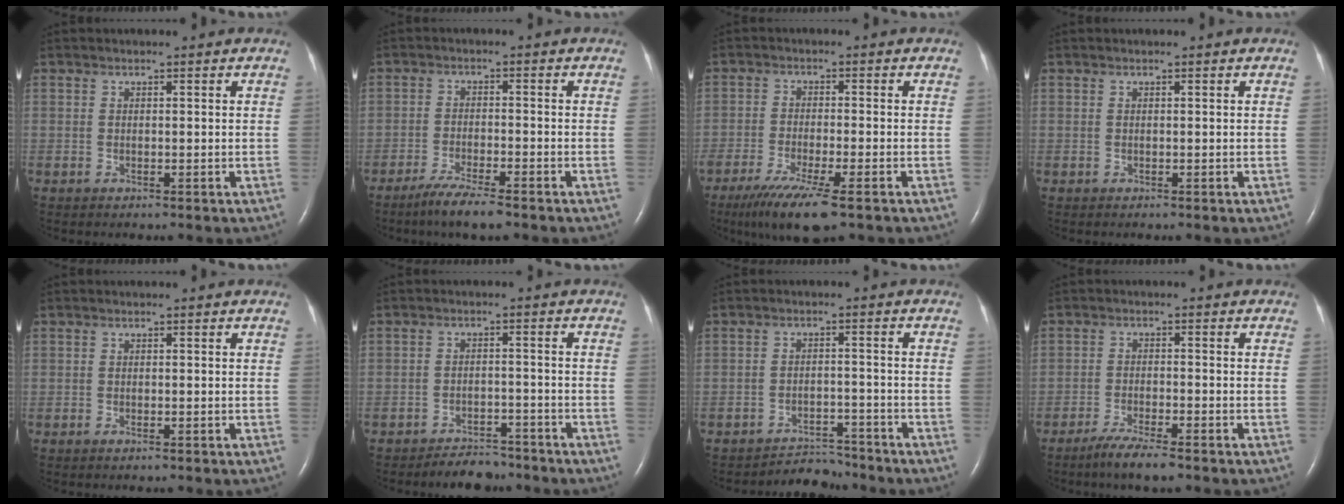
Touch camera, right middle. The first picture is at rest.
{"total": 5.5, "force": [-4.2, 0.3, 3.6], "torque": [-0.074, -0.014, -0.074]}
{"total": 9.2, "force": [-6.1, 0.7, 6.9], "torque": [-0.122, -0.024, -0.098]}
{"total": 0.0}
{"total": 0.5, "force": [-0.3, 0.1, 0.4], "torque": [-0.009, -0.001, -0.003]}
{"total": 4.9, "force": [-4.5, 1.8, 0.8], "torque": [-0.015, -0.001, -0.070]}
{"total": 4.4, "force": [-4.2, 0.6, -1.2], "torque": [0.018, 0.004, -0.064]}
{"total": 4.8, "force": [-3.6, 0.3, 3.1], "torque": [-0.064, -0.011, -0.065]}